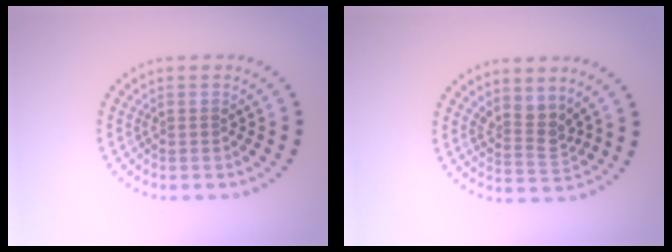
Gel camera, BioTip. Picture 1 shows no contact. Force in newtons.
{"total": 2.5, "press": 1.9, "slide": 1.6}